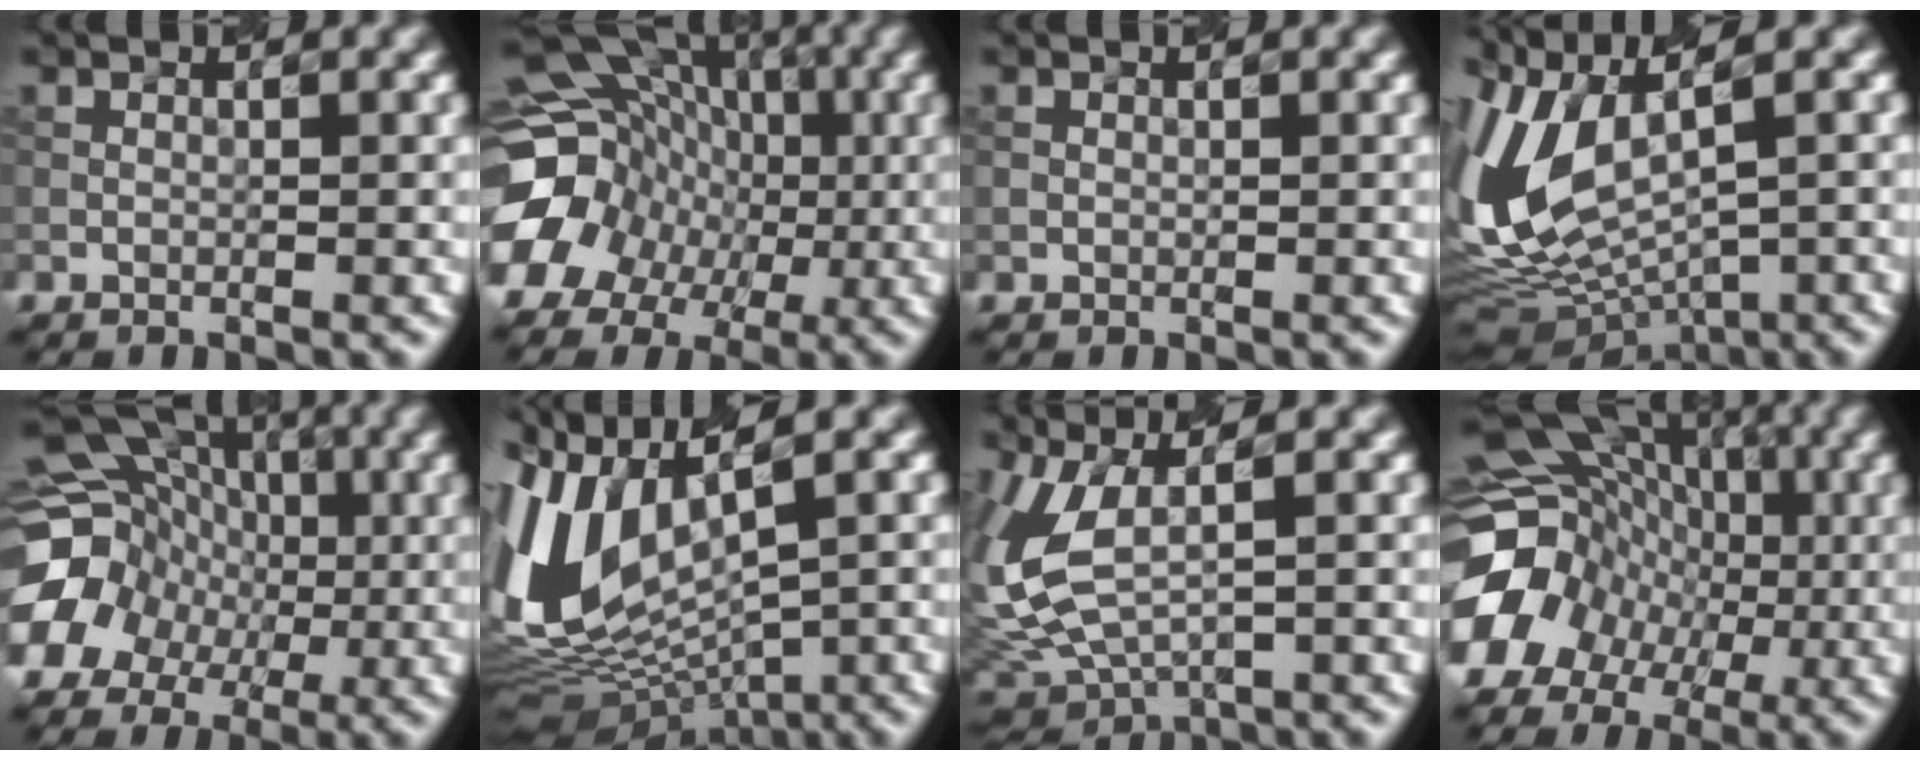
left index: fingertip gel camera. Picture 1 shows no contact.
{"total": 16.7, "force": [-2.2, 13.8, 9.0], "torque": [-0.154, 0.009, -0.046]}
{"total": 0.0}
{"total": 11.8, "force": [0.8, 5.2, 10.5], "torque": [-0.239, -0.002, 0.042]}
{"total": 15.5, "force": [-1.4, 13.8, 6.9], "torque": [-0.151, 0.015, -0.041]}
{"total": 11.7, "force": [0.8, 6.9, 9.4], "torque": [-0.212, -0.006, 0.037]}
{"total": 7.2, "force": [0.7, 3.2, 6.4], "torque": [-0.159, -0.005, 0.022]}
{"total": 14.7, "force": [-3.4, 12.3, 7.4], "torque": [-0.136, -0.003, -0.055]}